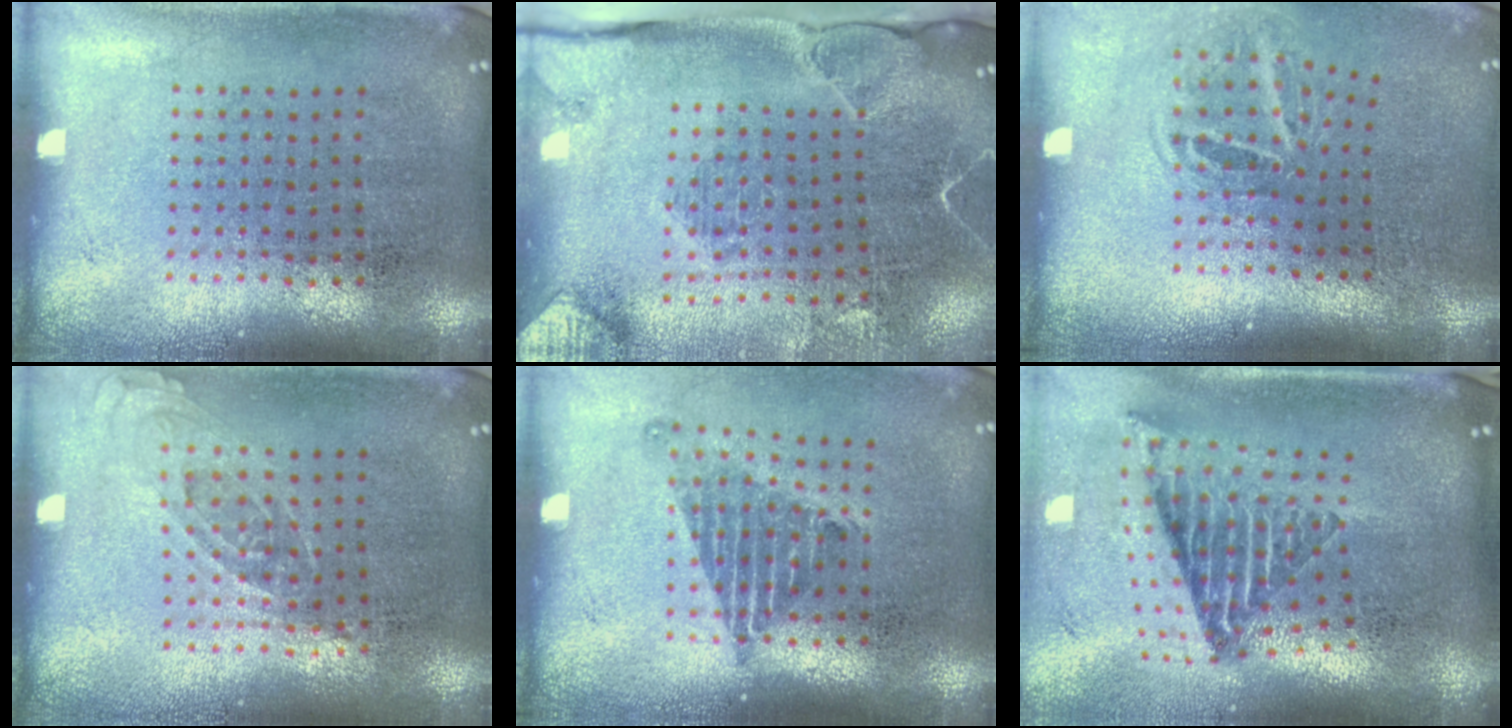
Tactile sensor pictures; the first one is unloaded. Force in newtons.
{"total": 2.3, "press": 2.1, "slide": 1.1}
{"total": 1.8, "press": 1.2, "slide": 1.3}
{"total": 0.8, "press": 0.7, "slide": 0.3}
{"total": 1.3, "press": 1.0, "slide": 0.8}
{"total": 2.8, "press": 1.7, "slide": 2.2}